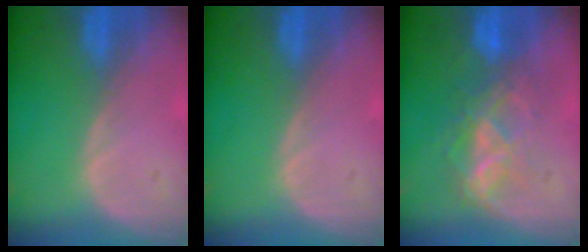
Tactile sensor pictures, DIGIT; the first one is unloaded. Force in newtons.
{"total": 0.0}
{"total": 6.5, "press": 6.4, "slide": 1.1}